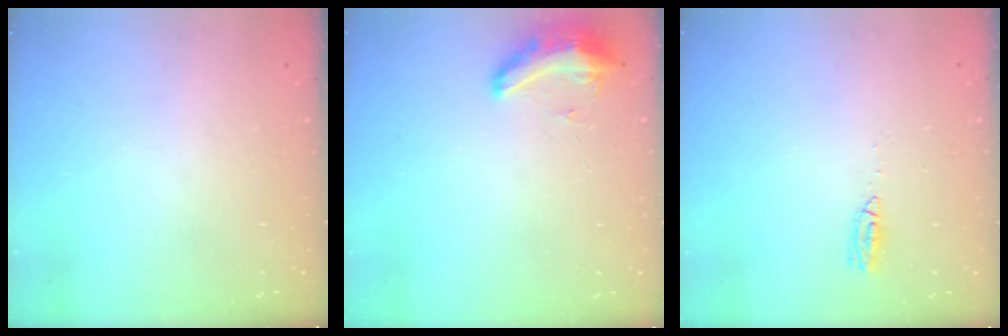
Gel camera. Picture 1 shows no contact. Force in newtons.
{"total": 13.8, "press": 10.1, "slide": 9.4}
{"total": 5.4, "press": 4.1, "slide": 3.5}